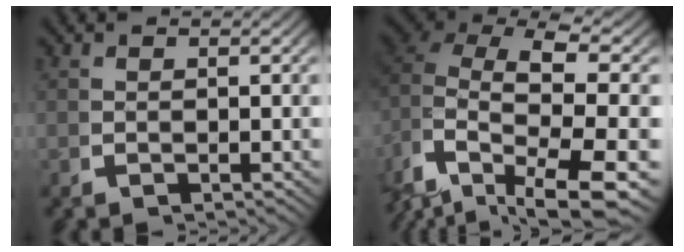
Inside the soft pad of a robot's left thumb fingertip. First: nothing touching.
{"total": 11.3, "force": [-2.0, 7.2, 8.6], "torque": [-0.167, -0.049, -0.017]}